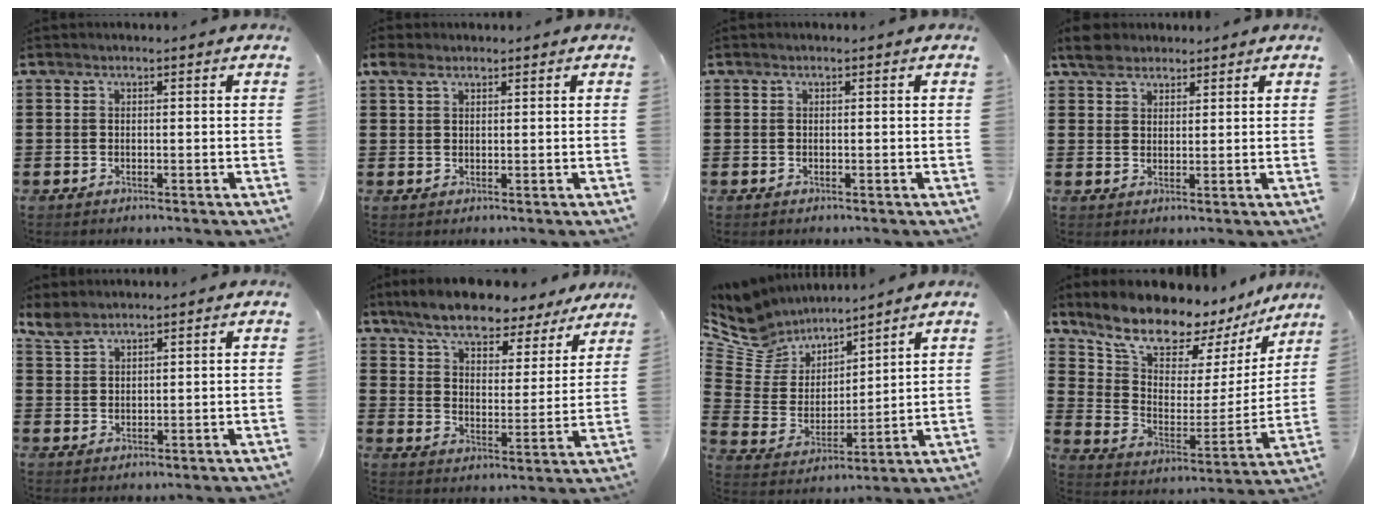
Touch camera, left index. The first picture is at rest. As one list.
[{"total": 2.6, "force": [1.6, 1.5, 1.4], "torque": [-0.033, 0.008, 0.028]}, {"total": 0.0}, {"total": 3.9, "force": [3.1, 1.9, 1.2], "torque": [-0.028, 0.002, 0.057]}, {"total": 3.2, "force": [2.9, 1.0, 1.1], "torque": [-0.030, -0.004, 0.055]}, {"total": 7.8, "force": [7.1, 1.5, 2.9], "torque": [-0.090, -0.034, 0.126]}, {"total": 8.6, "force": [7.5, 4.2, 0.6], "torque": [-0.068, -0.055, 0.141]}, {"total": 11.5, "force": [10.3, 3.2, 4.0], "torque": [-0.102, -0.081, 0.176]}]